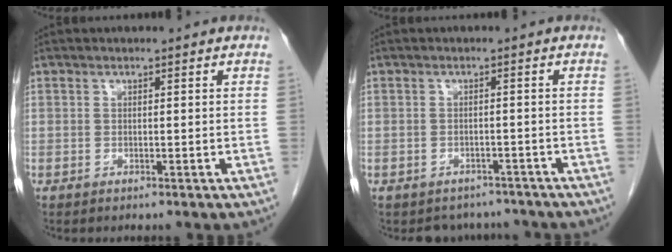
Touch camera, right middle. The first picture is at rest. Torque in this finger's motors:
{"motor_torque": [0.05, -0.02, 0.01, 0.01]}